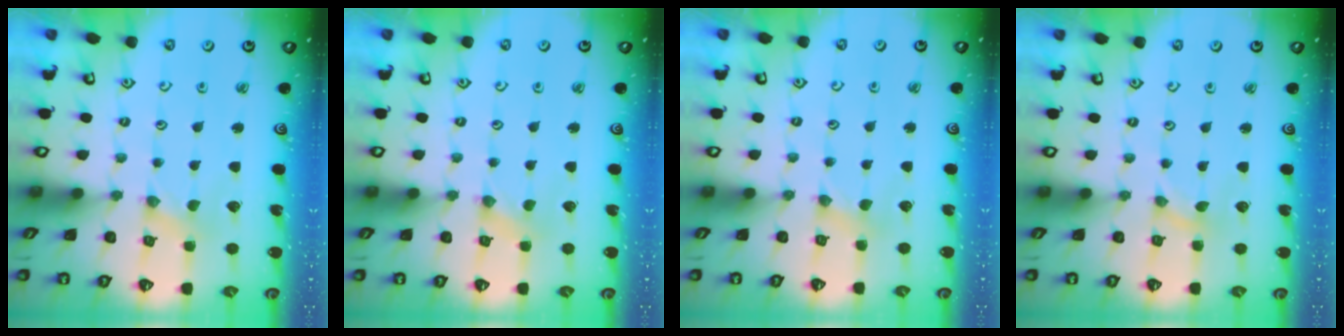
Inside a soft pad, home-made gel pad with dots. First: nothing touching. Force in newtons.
{"total": 0.0}
{"total": 2.1, "press": 2.0, "slide": 0.3}
{"total": 0.0}